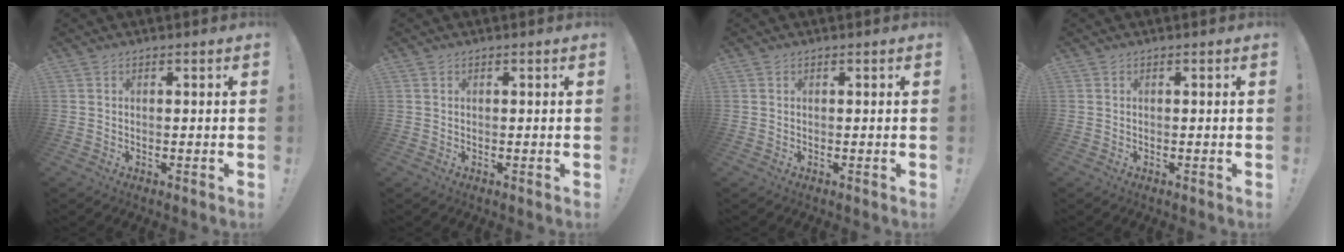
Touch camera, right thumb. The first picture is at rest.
{"total": 0.0}
{"total": 0.0}
{"total": 0.0}